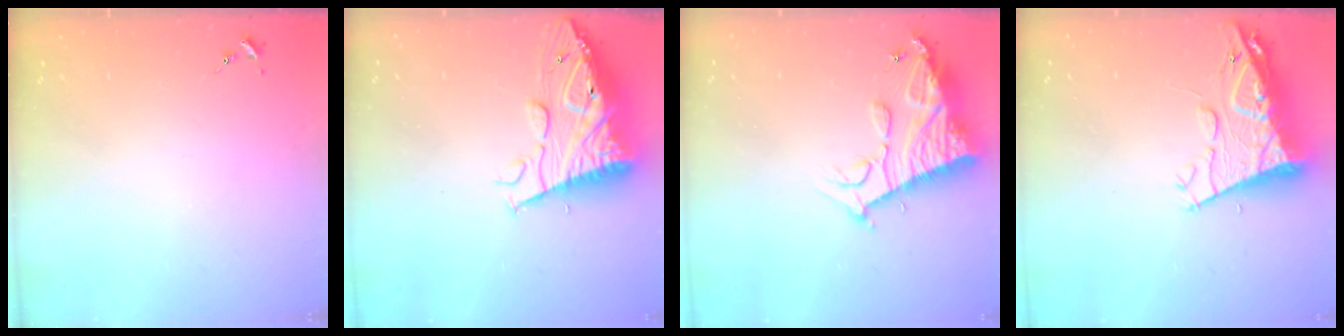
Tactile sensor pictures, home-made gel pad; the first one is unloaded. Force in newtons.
{"total": 17.8, "press": 17.7, "slide": 1.6}
{"total": 14.5, "press": 14.4, "slide": 1.4}
{"total": 15.9, "press": 15.8, "slide": 1.5}